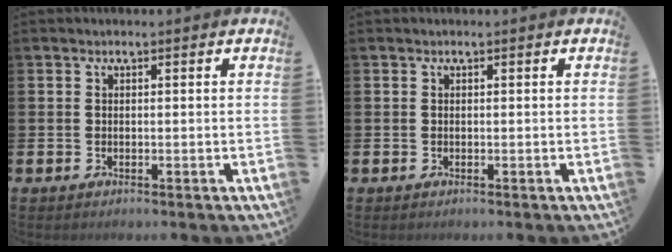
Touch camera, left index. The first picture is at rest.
{"total": 0.0}